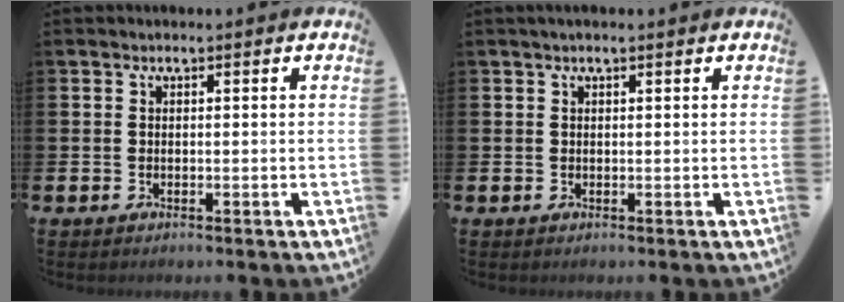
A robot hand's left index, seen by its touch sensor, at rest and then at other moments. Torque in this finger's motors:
{"motor_torque": [0.10, -0.52, 0.22, 0.00]}